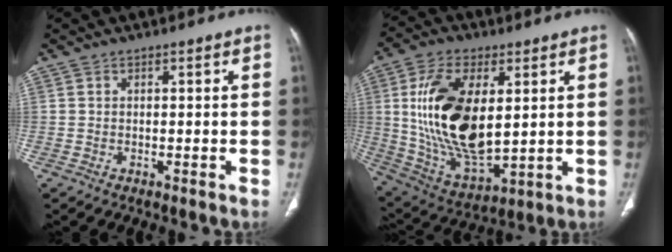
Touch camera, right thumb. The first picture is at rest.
{"total": 21.0, "force": [3.5, 10.7, 17.7], "torque": [-0.330, -0.022, 0.076]}